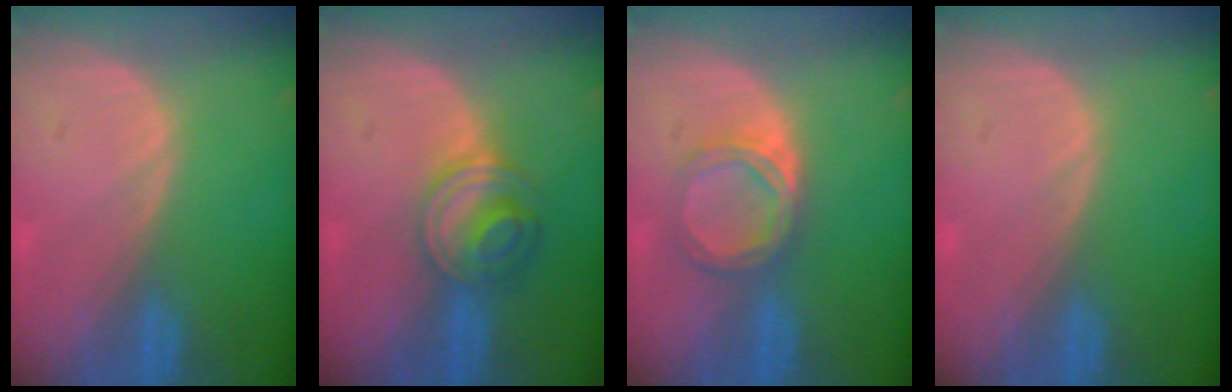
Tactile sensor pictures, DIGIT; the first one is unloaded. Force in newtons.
{"total": 5.8, "press": 5.5, "slide": 1.9}
{"total": 4.5, "press": 4.5, "slide": 0.5}
{"total": 0.0}